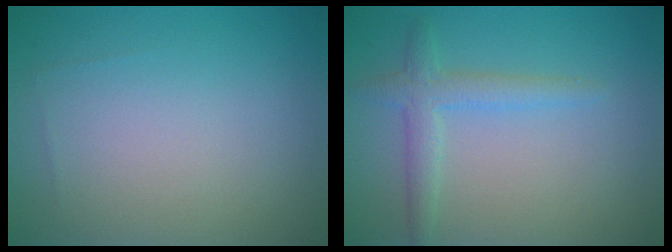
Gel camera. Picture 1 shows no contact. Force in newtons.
{"total": 2.4, "press": 2.4, "slide": 0.1}